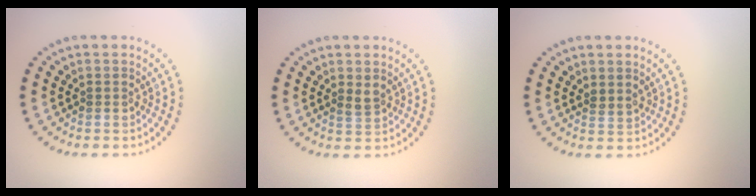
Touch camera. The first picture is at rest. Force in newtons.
{"total": 1.1, "press": 1.0, "slide": 0.5}
{"total": 0.9, "press": 0.5, "slide": 0.8}